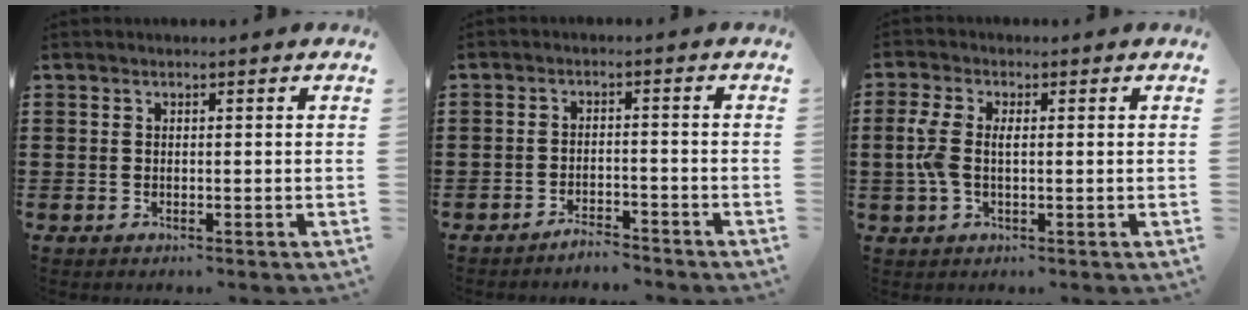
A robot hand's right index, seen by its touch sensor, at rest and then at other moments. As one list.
[{"total": 2.8, "force": [-2.7, 0.2, 0.3], "torque": [-0.012, 0.001, -0.055]}, {"total": 4.1, "force": [0.1, 2.0, 3.6], "torque": [-0.092, -0.001, -0.006]}]